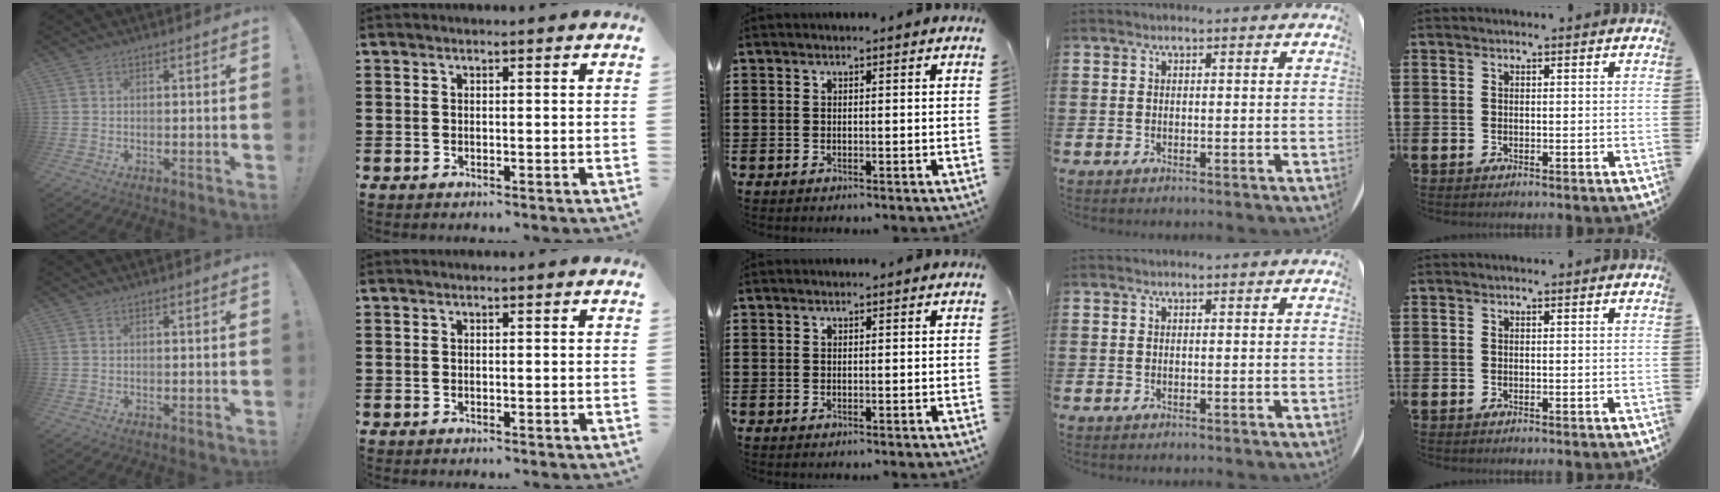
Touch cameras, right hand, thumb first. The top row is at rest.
{}